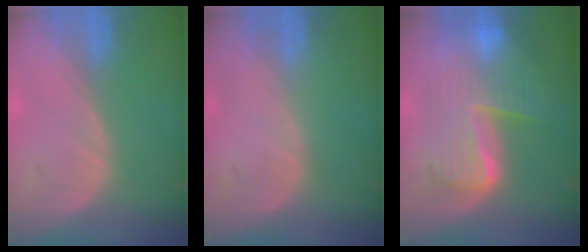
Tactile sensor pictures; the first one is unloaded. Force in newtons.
{"total": 0.0}
{"total": 9.4, "press": 9.4, "slide": 0.8}